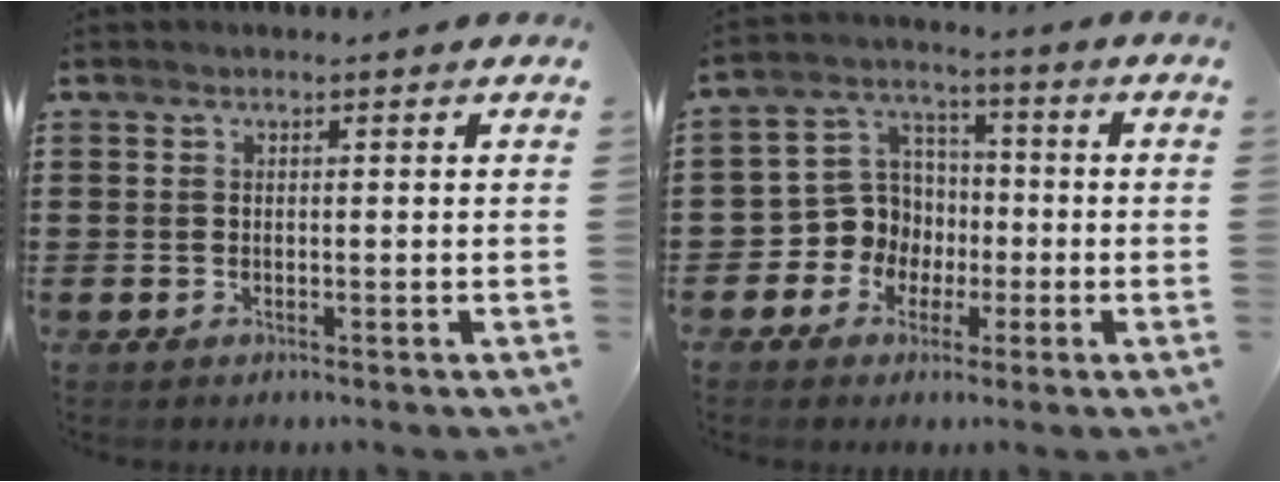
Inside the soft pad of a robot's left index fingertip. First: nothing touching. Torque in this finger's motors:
{"motor_torque": [0.39, 0.19, 0.15, 0.01]}